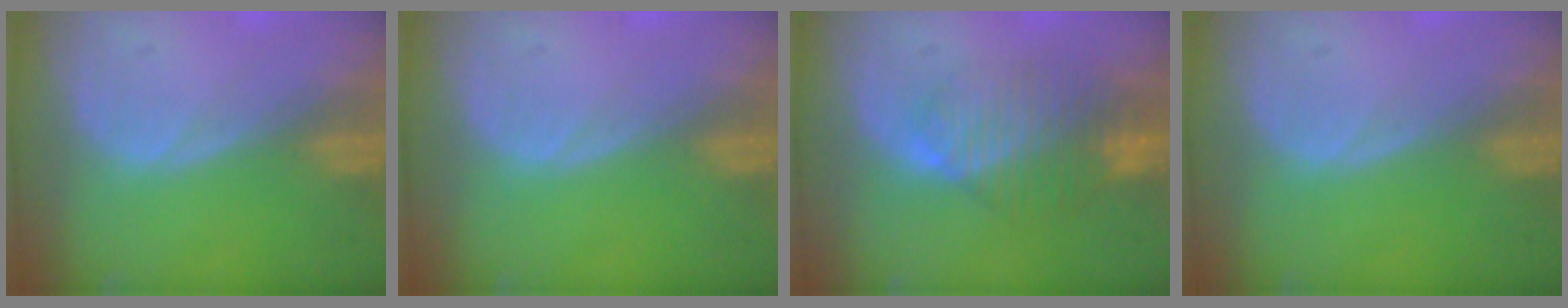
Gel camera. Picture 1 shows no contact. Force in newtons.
{"total": 0.0}
{"total": 8.3, "press": 7.1, "slide": 4.4}
{"total": 0.0}